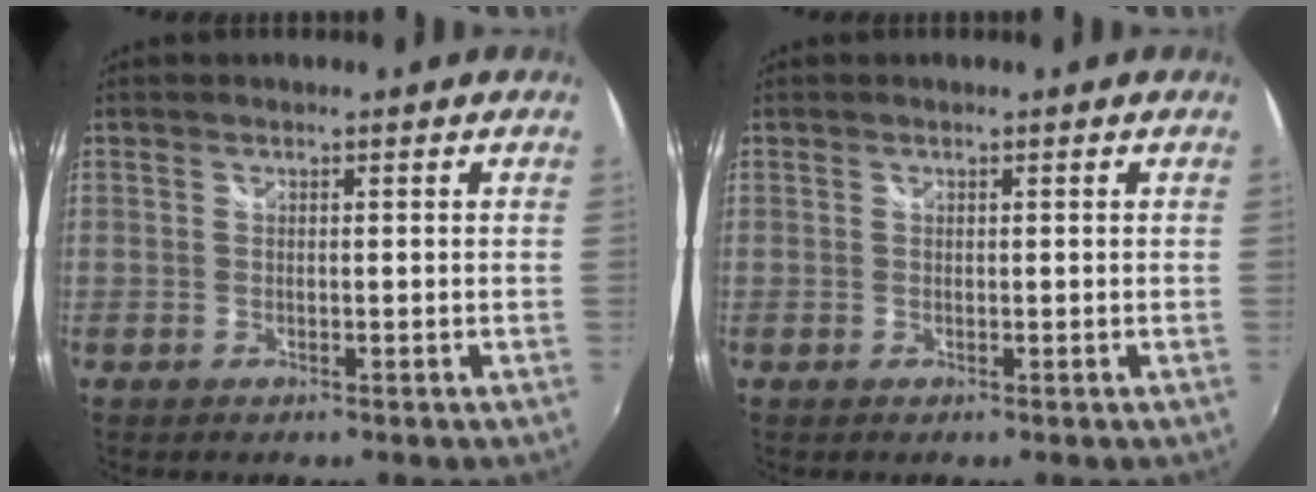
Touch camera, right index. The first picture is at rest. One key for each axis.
{"total": 0.0}